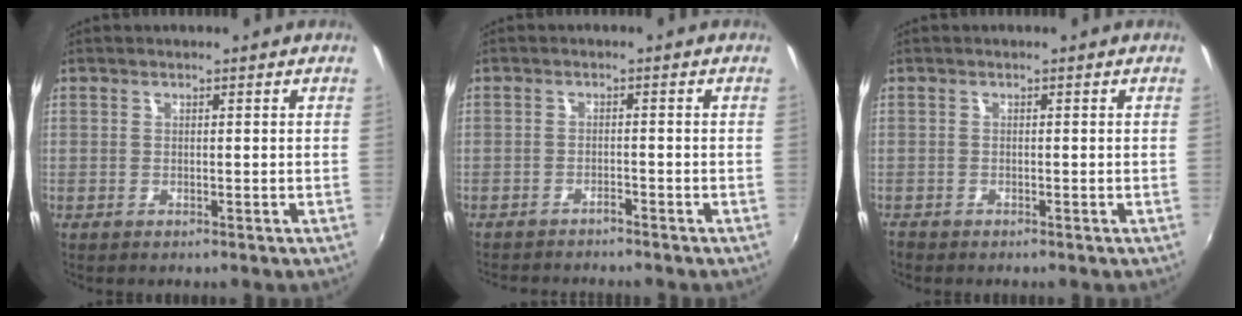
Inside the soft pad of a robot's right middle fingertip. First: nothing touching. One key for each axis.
{"total": 4.0, "fx": -3.8, "fy": 0.6, "fz": 1.2, "tx": -0.035, "ty": -0.009, "tz": -0.060}
{"total": 1.0, "fx": -1.0, "fy": 0.4, "fz": 0.1, "tx": -0.007, "ty": -0.004, "tz": -0.020}